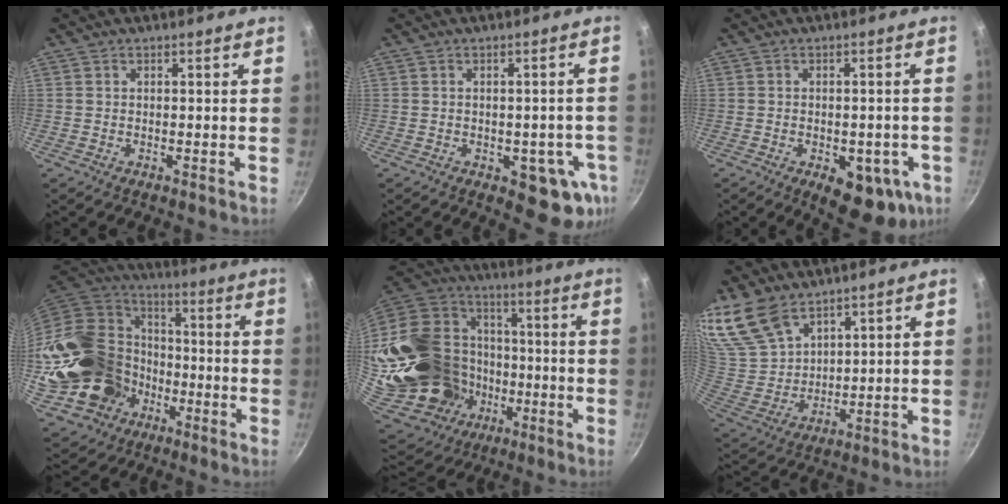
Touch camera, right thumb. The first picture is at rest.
{"total": 8.4, "force": [-2.6, 4.6, 6.5], "torque": [-0.038, 0.005, -0.028]}
{"total": 12.6, "force": [-4.7, 6.4, 9.8], "torque": [-0.078, 0.002, -0.050]}
{"total": 26.0, "force": [-6.8, 21.1, 13.5], "torque": [-0.232, 0.056, -0.097]}
{"total": 33.3, "force": [-6.2, 26.9, 18.7], "torque": [-0.360, 0.061, -0.072]}
{"total": 13.6, "force": [10.0, 7.1, 5.8], "torque": [-0.100, -0.046, 0.219]}